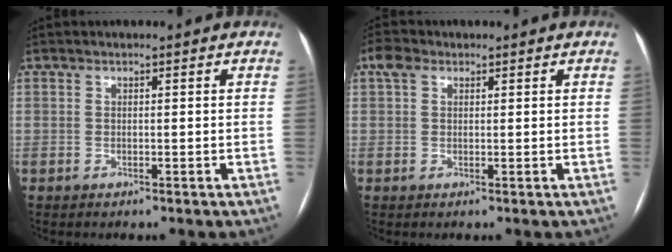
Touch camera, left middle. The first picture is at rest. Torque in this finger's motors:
{"motor_torque": [0.33, -0.24, 0.22, 0.01]}